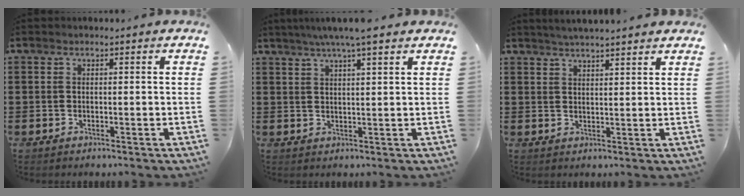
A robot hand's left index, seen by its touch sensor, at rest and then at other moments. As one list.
[{"total": 4.7, "force": [3.7, 0.1, 2.9], "torque": [-0.065, -0.001, 0.066]}, {"total": 2.6, "force": [2.5, -0.4, 0.5], "torque": [-0.016, -0.006, 0.046]}]